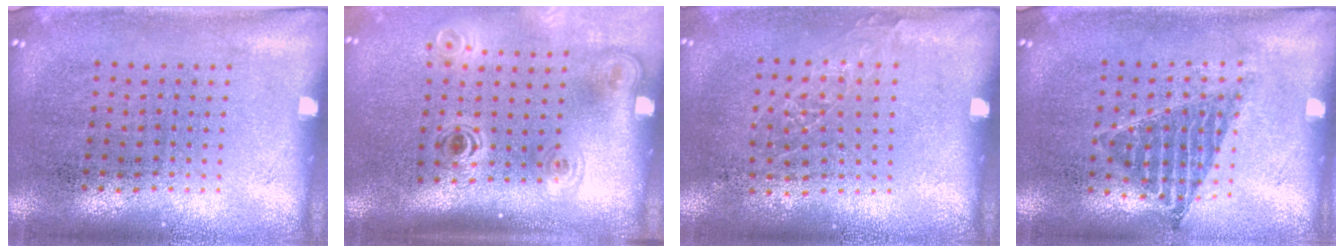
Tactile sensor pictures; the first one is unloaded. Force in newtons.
{"total": 2.1, "press": 1.4, "slide": 1.5}
{"total": 0.8, "press": 0.8, "slide": 0.3}
{"total": 0.9, "press": 0.8, "slide": 0.3}